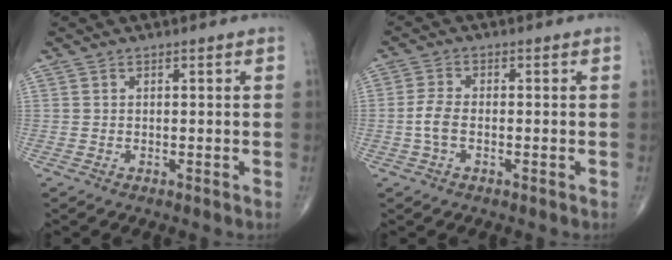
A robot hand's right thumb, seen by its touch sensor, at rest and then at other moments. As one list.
[{"total": 3.6, "force": [-0.8, 1.9, 3.0], "torque": [-0.070, 0.012, -0.021]}]